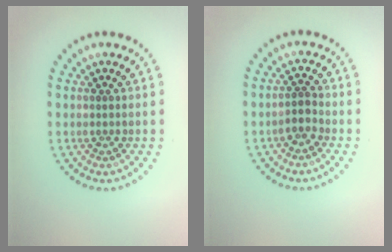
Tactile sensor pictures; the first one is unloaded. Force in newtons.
{"total": 1.5, "press": 1.0, "slide": 1.1}